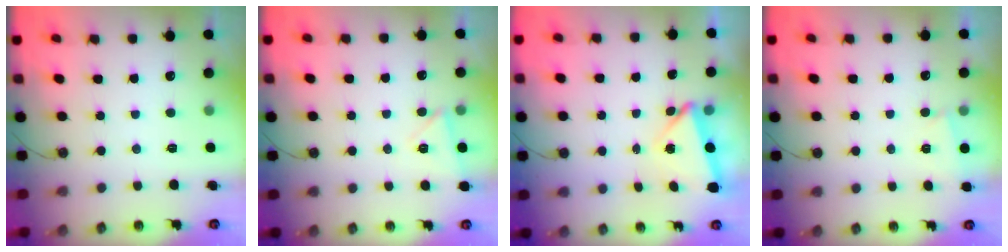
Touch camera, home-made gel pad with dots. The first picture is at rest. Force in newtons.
{"total": 5.1, "press": 3.4, "slide": 3.8}
{"total": 3.9, "press": 3.0, "slide": 2.5}
{"total": 1.5, "press": 1.4, "slide": 0.4}